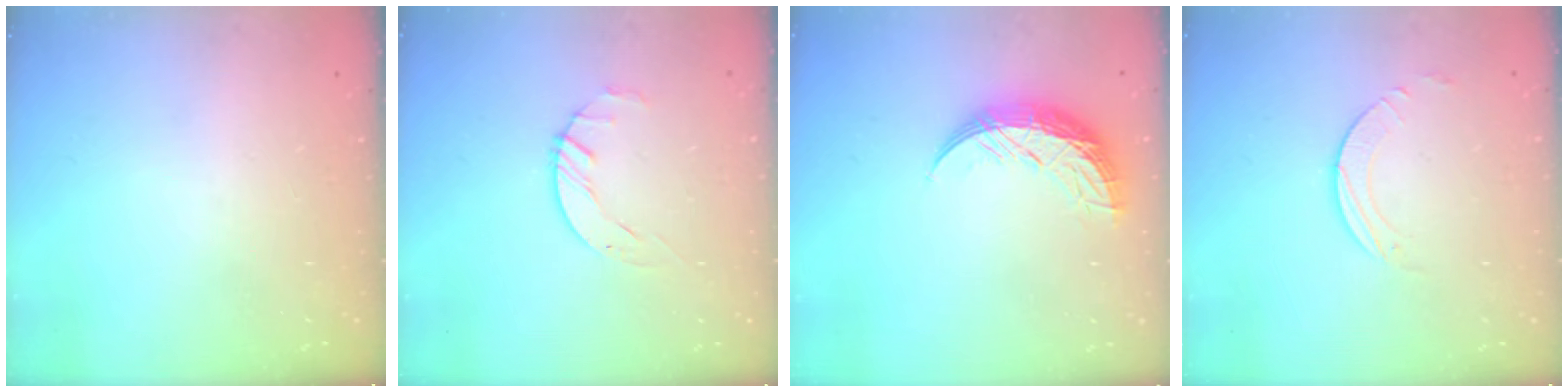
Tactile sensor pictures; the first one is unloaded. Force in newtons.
{"total": 1.5, "press": 1.5, "slide": 0.2}
{"total": 9.7, "press": 9.7, "slide": 0.9}
{"total": 2.2, "press": 2.2, "slide": 0.2}